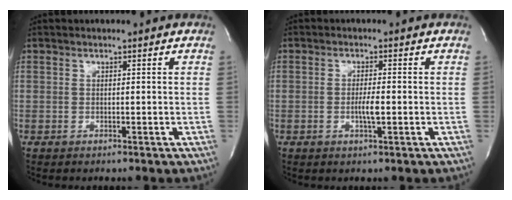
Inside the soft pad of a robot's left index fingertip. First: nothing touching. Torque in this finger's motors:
{"motor_torque": [0.80, 0.13, 0.04, 0.04]}